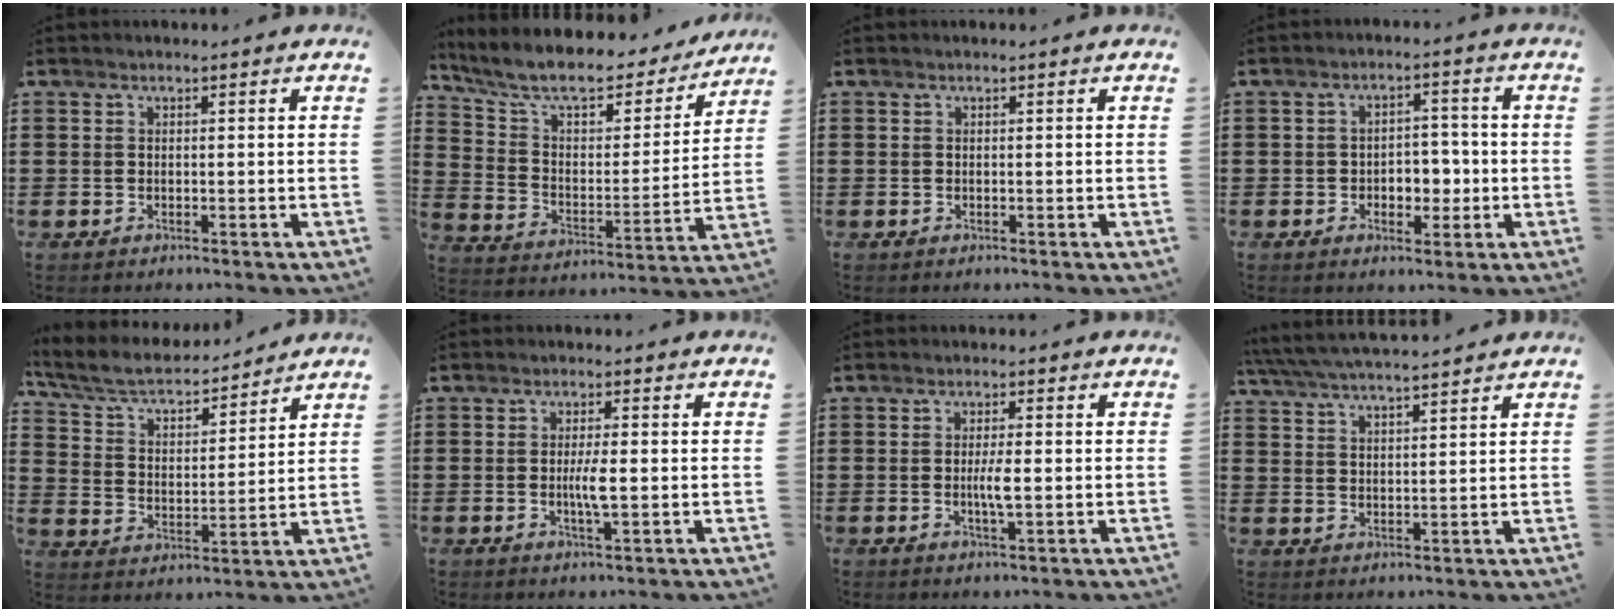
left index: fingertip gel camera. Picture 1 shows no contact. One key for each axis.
{"total": 9.0, "fx": 7.6, "fy": 2.2, "fz": 4.3, "tx": -0.116, "ty": -0.045, "tz": 0.129}
{"total": 0.0}
{"total": 4.4, "fx": -1.1, "fy": 3.1, "fz": 3.0, "tx": -0.054, "ty": 0.005, "tz": -0.026}
{"total": 5.8, "fx": 5.1, "fy": 1.3, "fz": 2.5, "tx": -0.071, "ty": -0.030, "tz": 0.083}
{"total": 3.5, "fx": -0.2, "fy": 0.4, "fz": 3.5, "tx": -0.062, "ty": -0.003, "tz": -0.005}
{"total": 3.3, "fx": -0.2, "fy": 0.4, "fz": 3.3, "tx": -0.059, "ty": -0.003, "tz": -0.006}
{"total": 4.5, "fx": 4.3, "fy": 0.0, "fz": 1.4, "tx": -0.043, "ty": -0.020, "tz": 0.075}